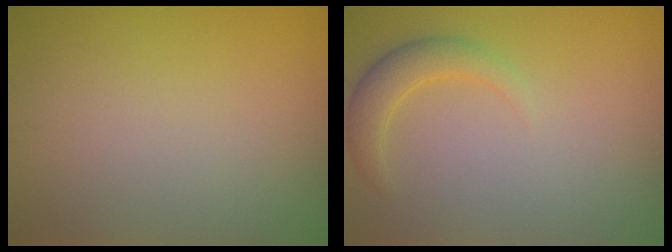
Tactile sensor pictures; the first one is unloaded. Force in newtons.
{"total": 2.4, "press": 2.4, "slide": 0.1}